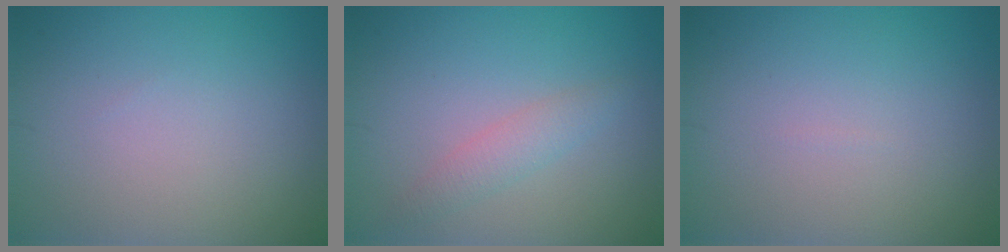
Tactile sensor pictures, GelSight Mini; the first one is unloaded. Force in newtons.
{"total": 1.9, "press": 1.9, "slide": 0.1}
{"total": 0.0}